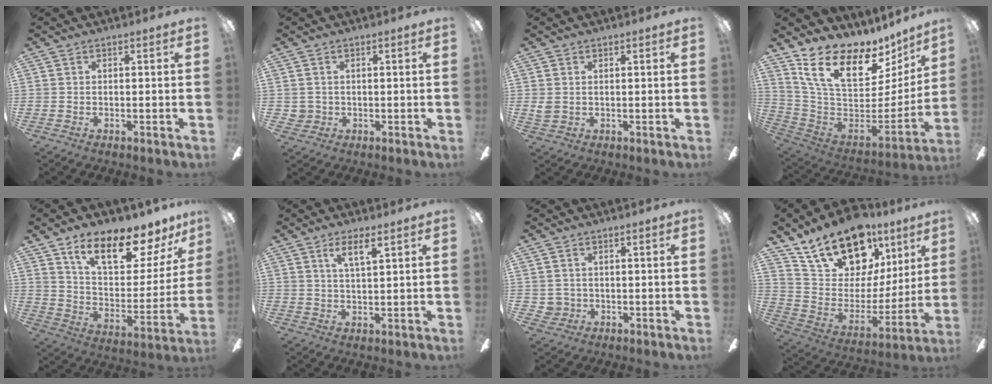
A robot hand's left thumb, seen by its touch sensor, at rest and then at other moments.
{"total": 2.2, "force": [0.4, 2.2, 0.2], "torque": [-0.008, 0.003, 0.009]}
{"total": 1.7, "force": [0.8, 1.3, 0.8], "torque": [-0.017, 0.003, 0.015]}
{"total": 19.5, "force": [12.3, 9.5, 11.7], "torque": [-0.197, -0.090, 0.221]}
{"total": 17.9, "force": [12.9, 6.2, 10.7], "torque": [-0.170, -0.087, 0.217]}
{"total": 5.1, "force": [3.0, 1.4, 3.9], "torque": [-0.068, -0.006, 0.049]}
{"total": 2.7, "force": [0.5, 2.6, 0.1], "torque": [-0.009, 0.005, 0.010]}
{"total": 20.3, "force": [15.4, 10.4, 8.0], "torque": [-0.144, -0.102, 0.281]}